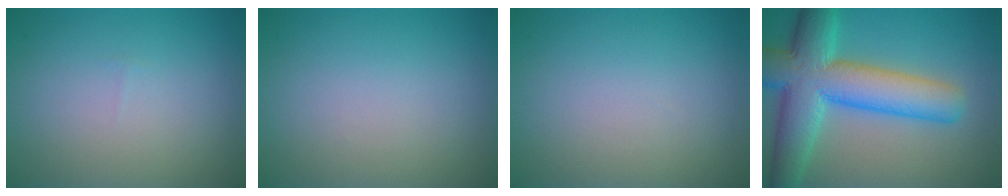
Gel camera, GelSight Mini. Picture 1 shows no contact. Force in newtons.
{"total": 0.0}
{"total": 0.0}
{"total": 11.0, "press": 11.0, "slide": 0.5}